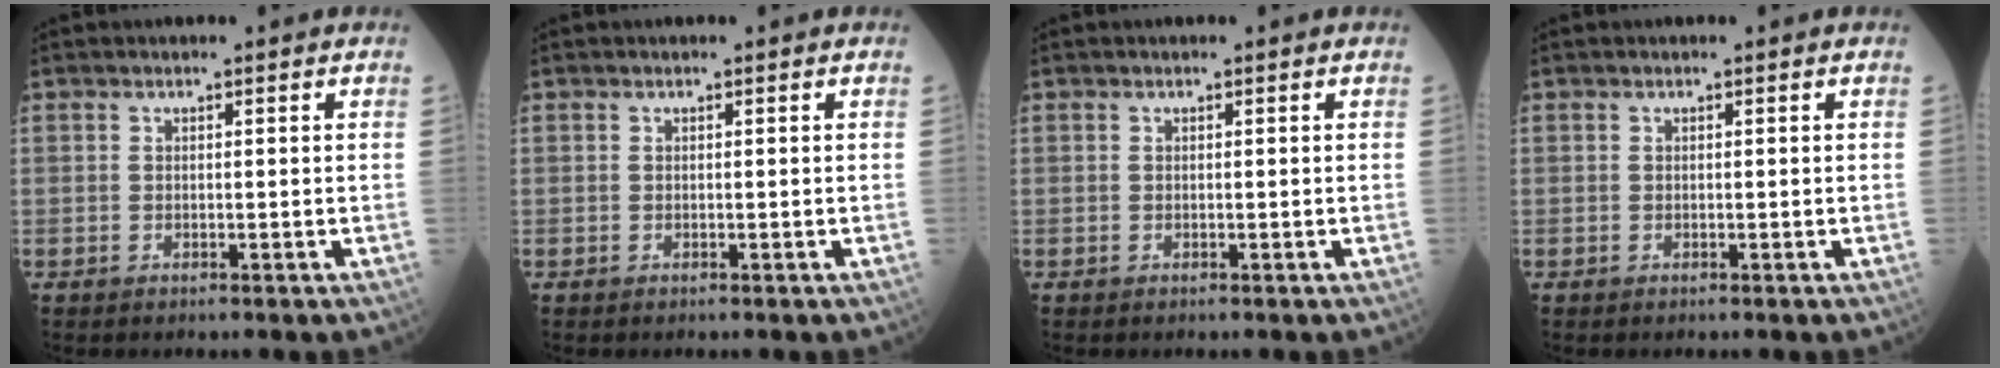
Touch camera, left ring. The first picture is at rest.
{"total": 0.0}
{"total": 0.0}
{"total": 0.0}